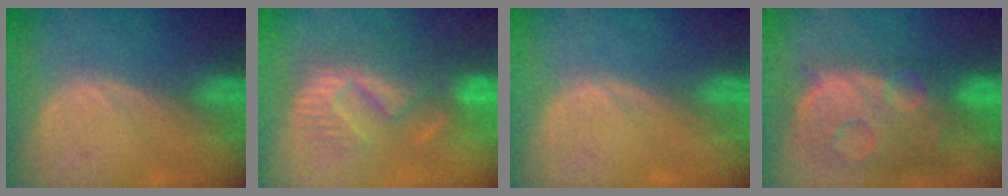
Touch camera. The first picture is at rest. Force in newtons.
{"total": 8.9, "press": 8.7, "slide": 1.9}
{"total": 0.0}
{"total": 13.9, "press": 11.3, "slide": 8.1}